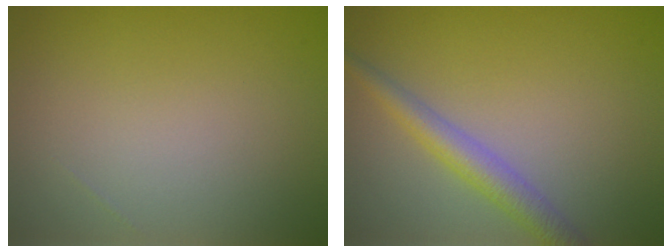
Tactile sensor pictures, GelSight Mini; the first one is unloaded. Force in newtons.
{"total": 3.1, "press": 3.1, "slide": 0.2}